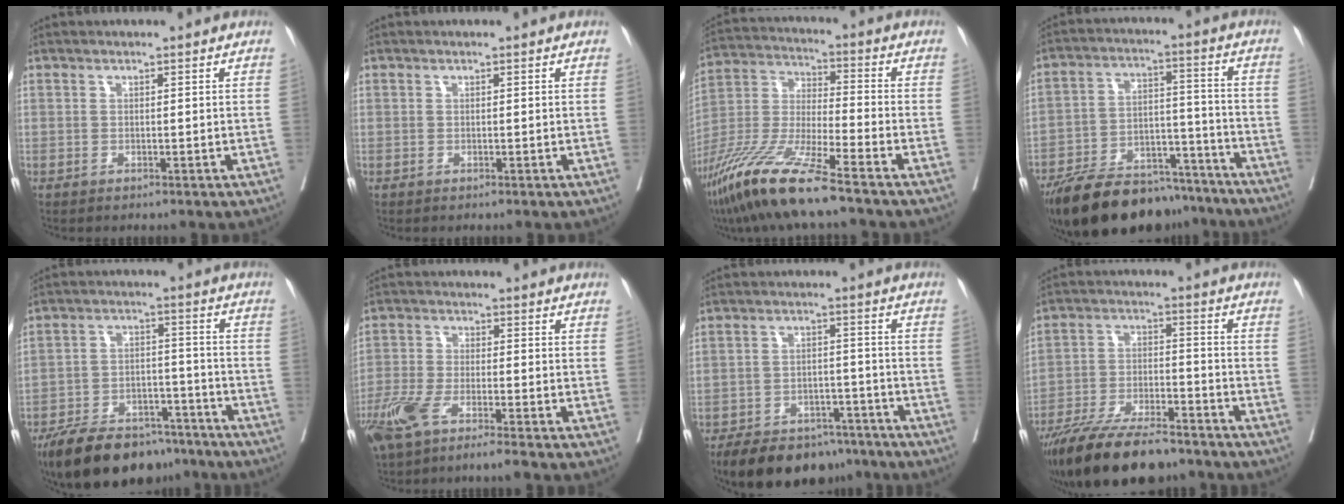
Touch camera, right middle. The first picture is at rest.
{"total": 0.0}
{"total": 15.1, "force": [-10.6, 0.4, 10.7], "torque": [-0.232, -0.037, -0.203]}
{"total": 19.6, "force": [-16.6, 6.9, 7.6], "torque": [-0.131, 0.010, -0.259]}
{"total": 15.8, "force": [-12.9, 6.6, 6.2], "torque": [-0.103, 0.012, -0.201]}
{"total": 7.3, "force": [-4.9, 0.8, 5.4], "torque": [-0.113, -0.012, -0.097]}
{"total": 14.1, "force": [-11.3, 6.5, 5.4], "torque": [-0.085, 0.003, -0.163]}
{"total": 16.0, "force": [-13.6, 2.9, 7.8], "torque": [-0.152, -0.019, -0.235]}